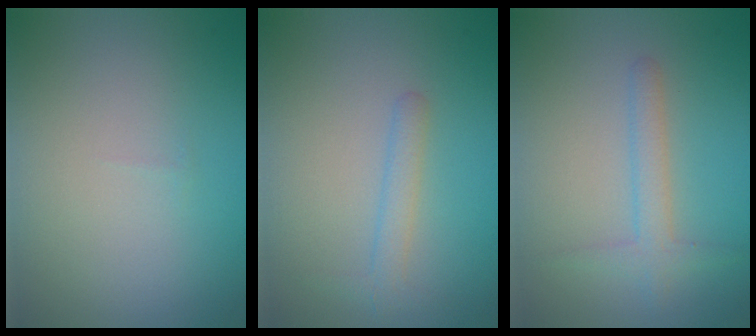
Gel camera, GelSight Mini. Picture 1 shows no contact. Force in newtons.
{"total": 1.6, "press": 1.6, "slide": 0.1}
{"total": 2.0, "press": 2.0, "slide": 0.1}